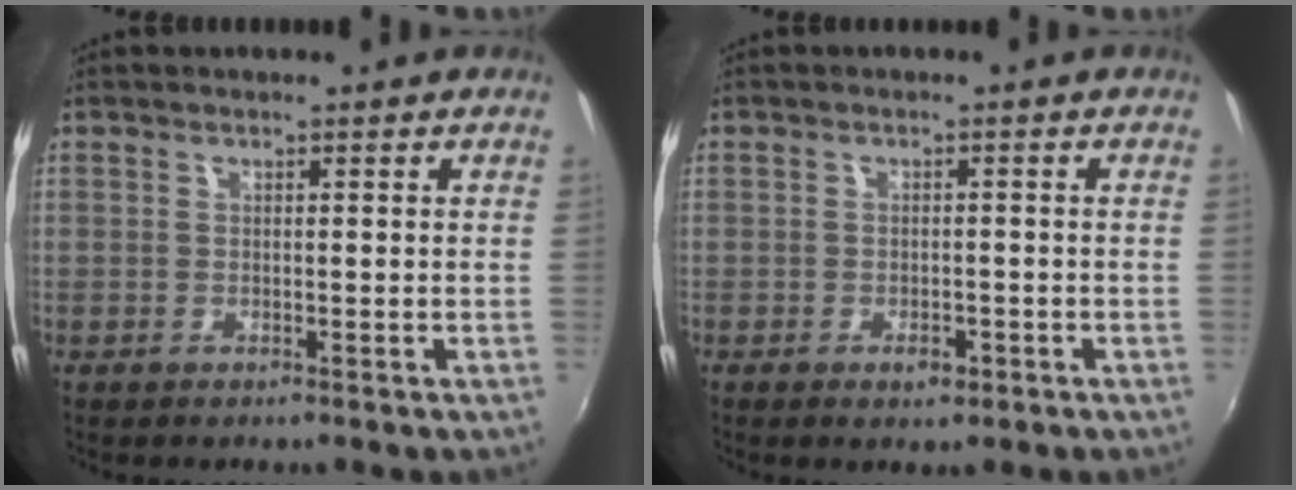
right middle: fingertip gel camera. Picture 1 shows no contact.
{"total": 2.4, "force": [-1.3, 1.3, 1.5], "torque": [-0.027, -0.004, -0.018]}